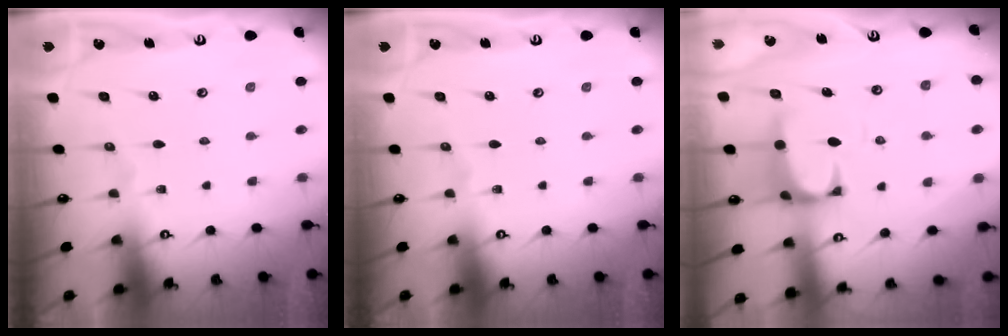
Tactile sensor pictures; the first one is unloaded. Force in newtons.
{"total": 0.0}
{"total": 2.6, "press": 2.3, "slide": 1.2}